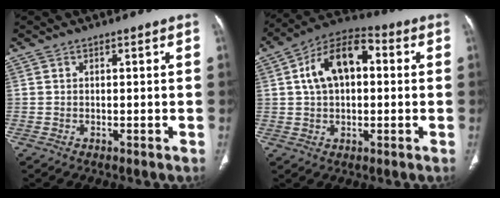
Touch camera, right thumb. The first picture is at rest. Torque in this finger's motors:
{"motor_torque": [-0.15, 0.42, 0.18, 0.06, 0.26]}